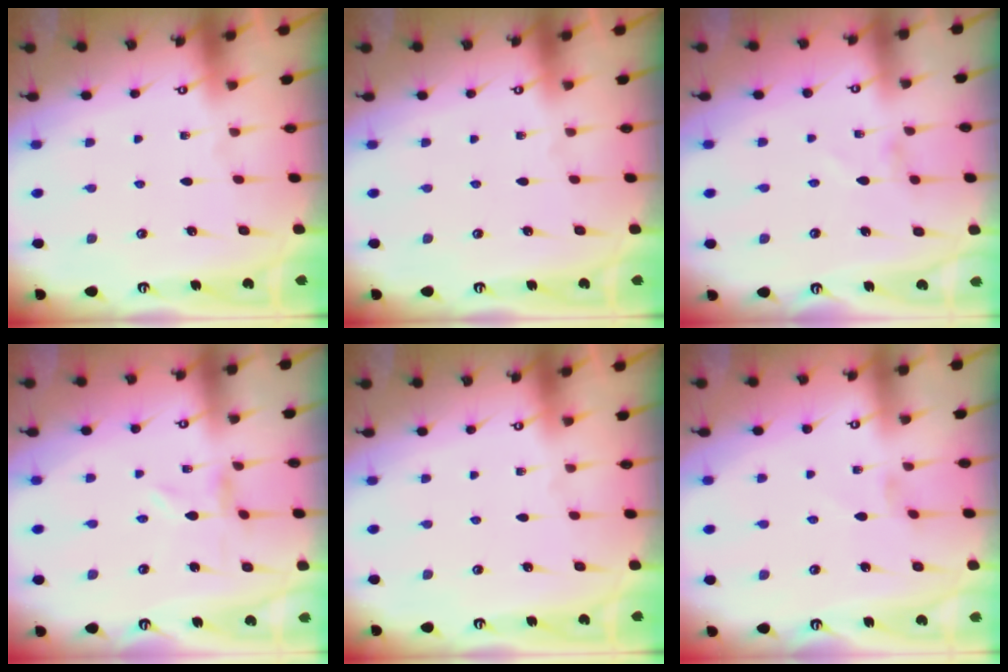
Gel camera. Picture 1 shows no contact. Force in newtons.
{"total": 0.0}
{"total": 0.0}
{"total": 0.0}
{"total": 0.0}
{"total": 0.5, "press": 0.5, "slide": 0.2}